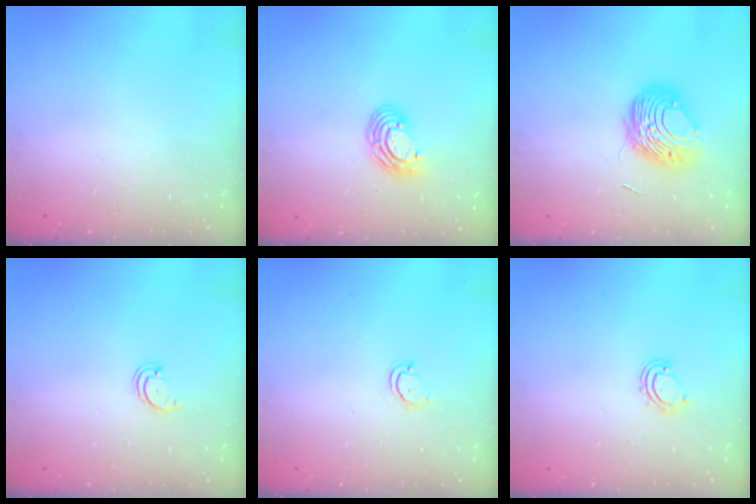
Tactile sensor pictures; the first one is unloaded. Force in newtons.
{"total": 7.9, "press": 7.8, "slide": 1.2}
{"total": 9.8, "press": 9.7, "slide": 1.2}
{"total": 2.4, "press": 2.3, "slide": 0.5}
{"total": 2.7, "press": 2.7, "slide": 0.3}
{"total": 3.5, "press": 3.5, "slide": 0.3}